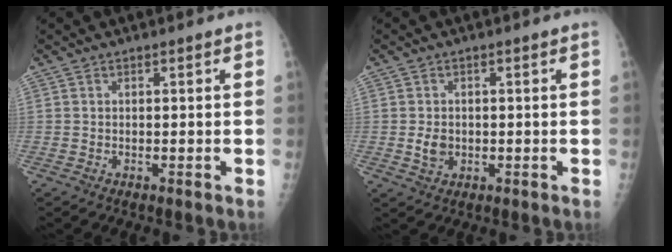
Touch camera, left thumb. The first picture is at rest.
{"total": 2.9, "force": [-0.5, 2.4, 1.6], "torque": [-0.022, -0.001, -0.004]}